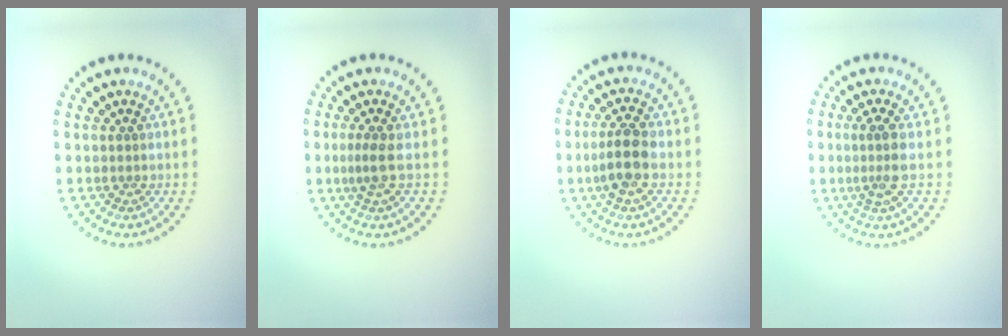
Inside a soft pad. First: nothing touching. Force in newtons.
{"total": 1.7, "press": 1.2, "slide": 1.2}
{"total": 3.4, "press": 3.3, "slide": 1.0}
{"total": 2.3, "press": 1.7, "slide": 1.5}